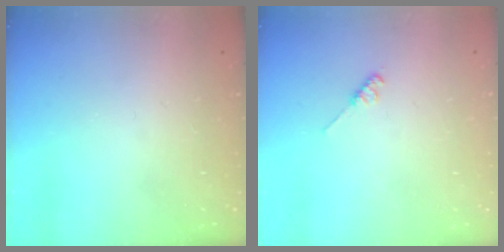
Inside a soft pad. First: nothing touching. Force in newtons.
{"total": 2.6, "press": 2.5, "slide": 0.4}